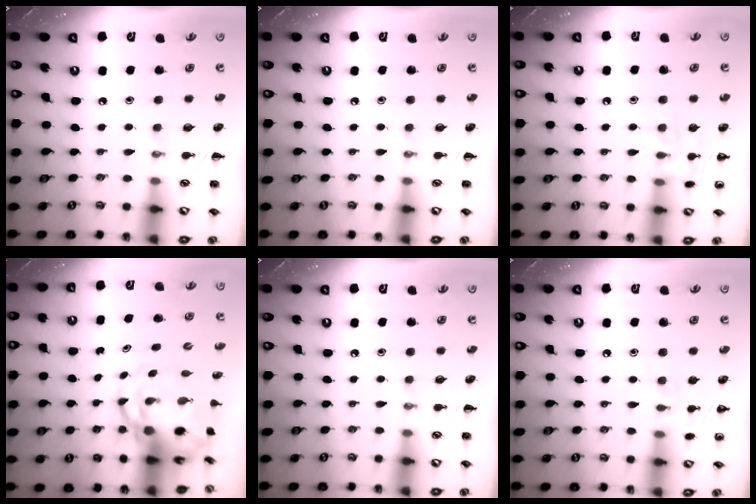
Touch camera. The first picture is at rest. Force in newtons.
{"total": 0.0}
{"total": 7.6, "press": 7.5, "slide": 1.0}
{"total": 7.5, "press": 7.3, "slide": 2.0}
{"total": 0.0}
{"total": 6.8, "press": 6.6, "slide": 1.9}